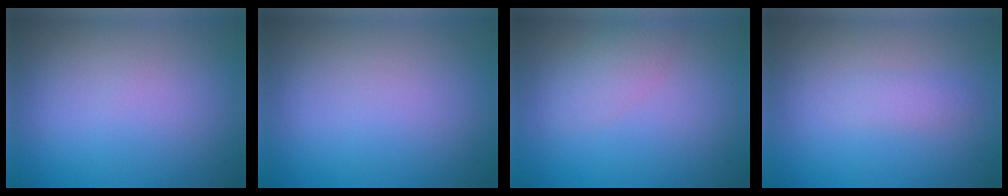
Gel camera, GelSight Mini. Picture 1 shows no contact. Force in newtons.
{"total": 0.0}
{"total": 1.8, "press": 1.8, "slide": 0.1}
{"total": 1.1, "press": 1.1, "slide": 0.0}